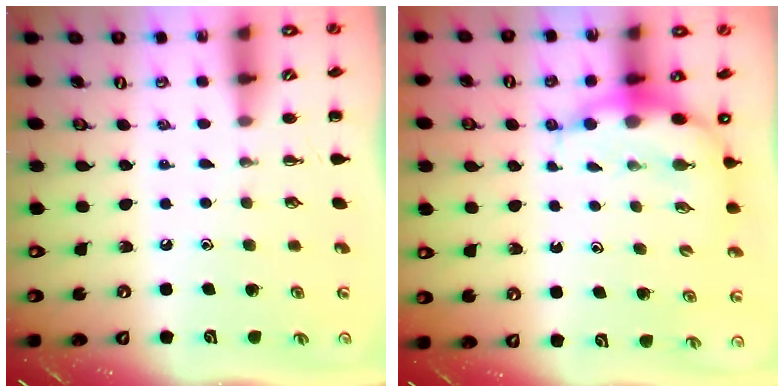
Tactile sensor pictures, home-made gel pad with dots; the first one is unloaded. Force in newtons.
{"total": 7.1, "press": 6.9, "slide": 1.7}